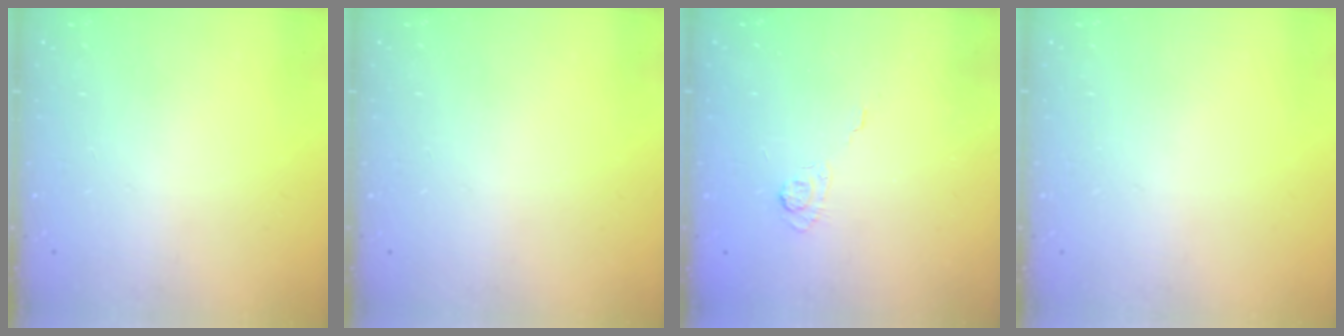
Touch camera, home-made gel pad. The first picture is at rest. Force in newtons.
{"total": 0.0}
{"total": 3.1, "press": 2.7, "slide": 1.6}
{"total": 0.0}